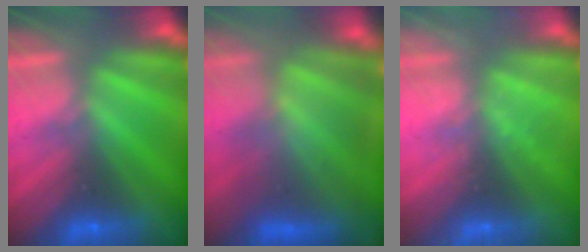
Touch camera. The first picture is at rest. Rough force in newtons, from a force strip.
{"total": 9.4}
{"total": 2.3}